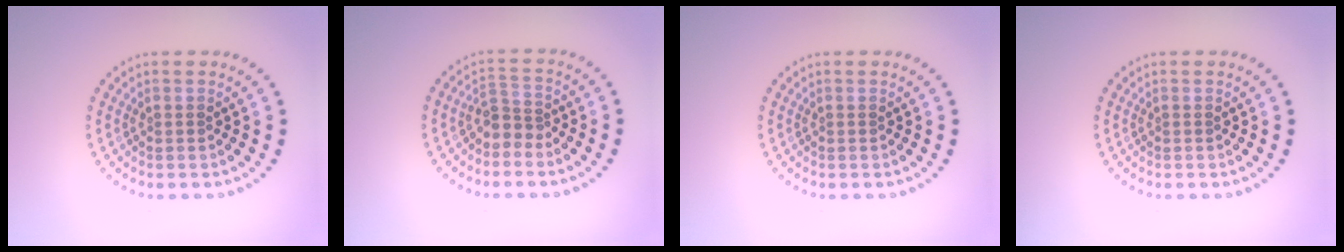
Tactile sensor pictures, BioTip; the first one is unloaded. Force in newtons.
{"total": 2.1, "press": 1.6, "slide": 1.3}
{"total": 0.0}
{"total": 0.0}